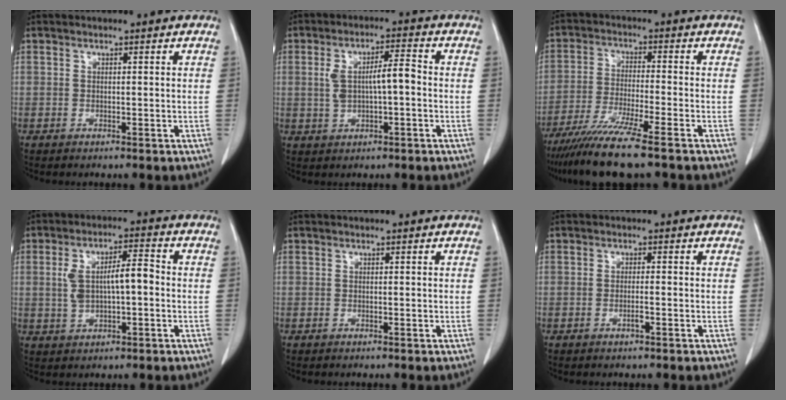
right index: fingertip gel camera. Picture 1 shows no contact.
{"total": 6.7, "force": [0.1, 1.9, 6.4], "torque": [-0.125, 0.018, 0.006]}
{"total": 11.3, "force": [-8.5, -0.5, 7.4], "torque": [-0.129, -0.034, -0.145]}
{"total": 7.7, "force": [0.2, 2.6, 7.3], "torque": [-0.144, 0.020, 0.007]}
{"total": 0.0}
{"total": 1.5, "force": [-0.6, 0.1, 1.4], "torque": [-0.028, -0.002, -0.010]}